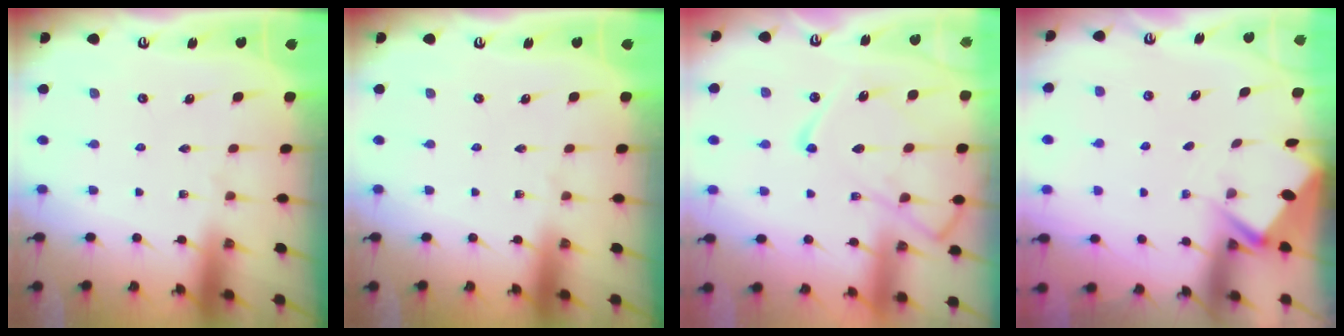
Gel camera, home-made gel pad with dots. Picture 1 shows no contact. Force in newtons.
{"total": 0.0}
{"total": 12.9, "press": 12.8, "slide": 1.4}
{"total": 3.0, "press": 2.9, "slide": 0.4}